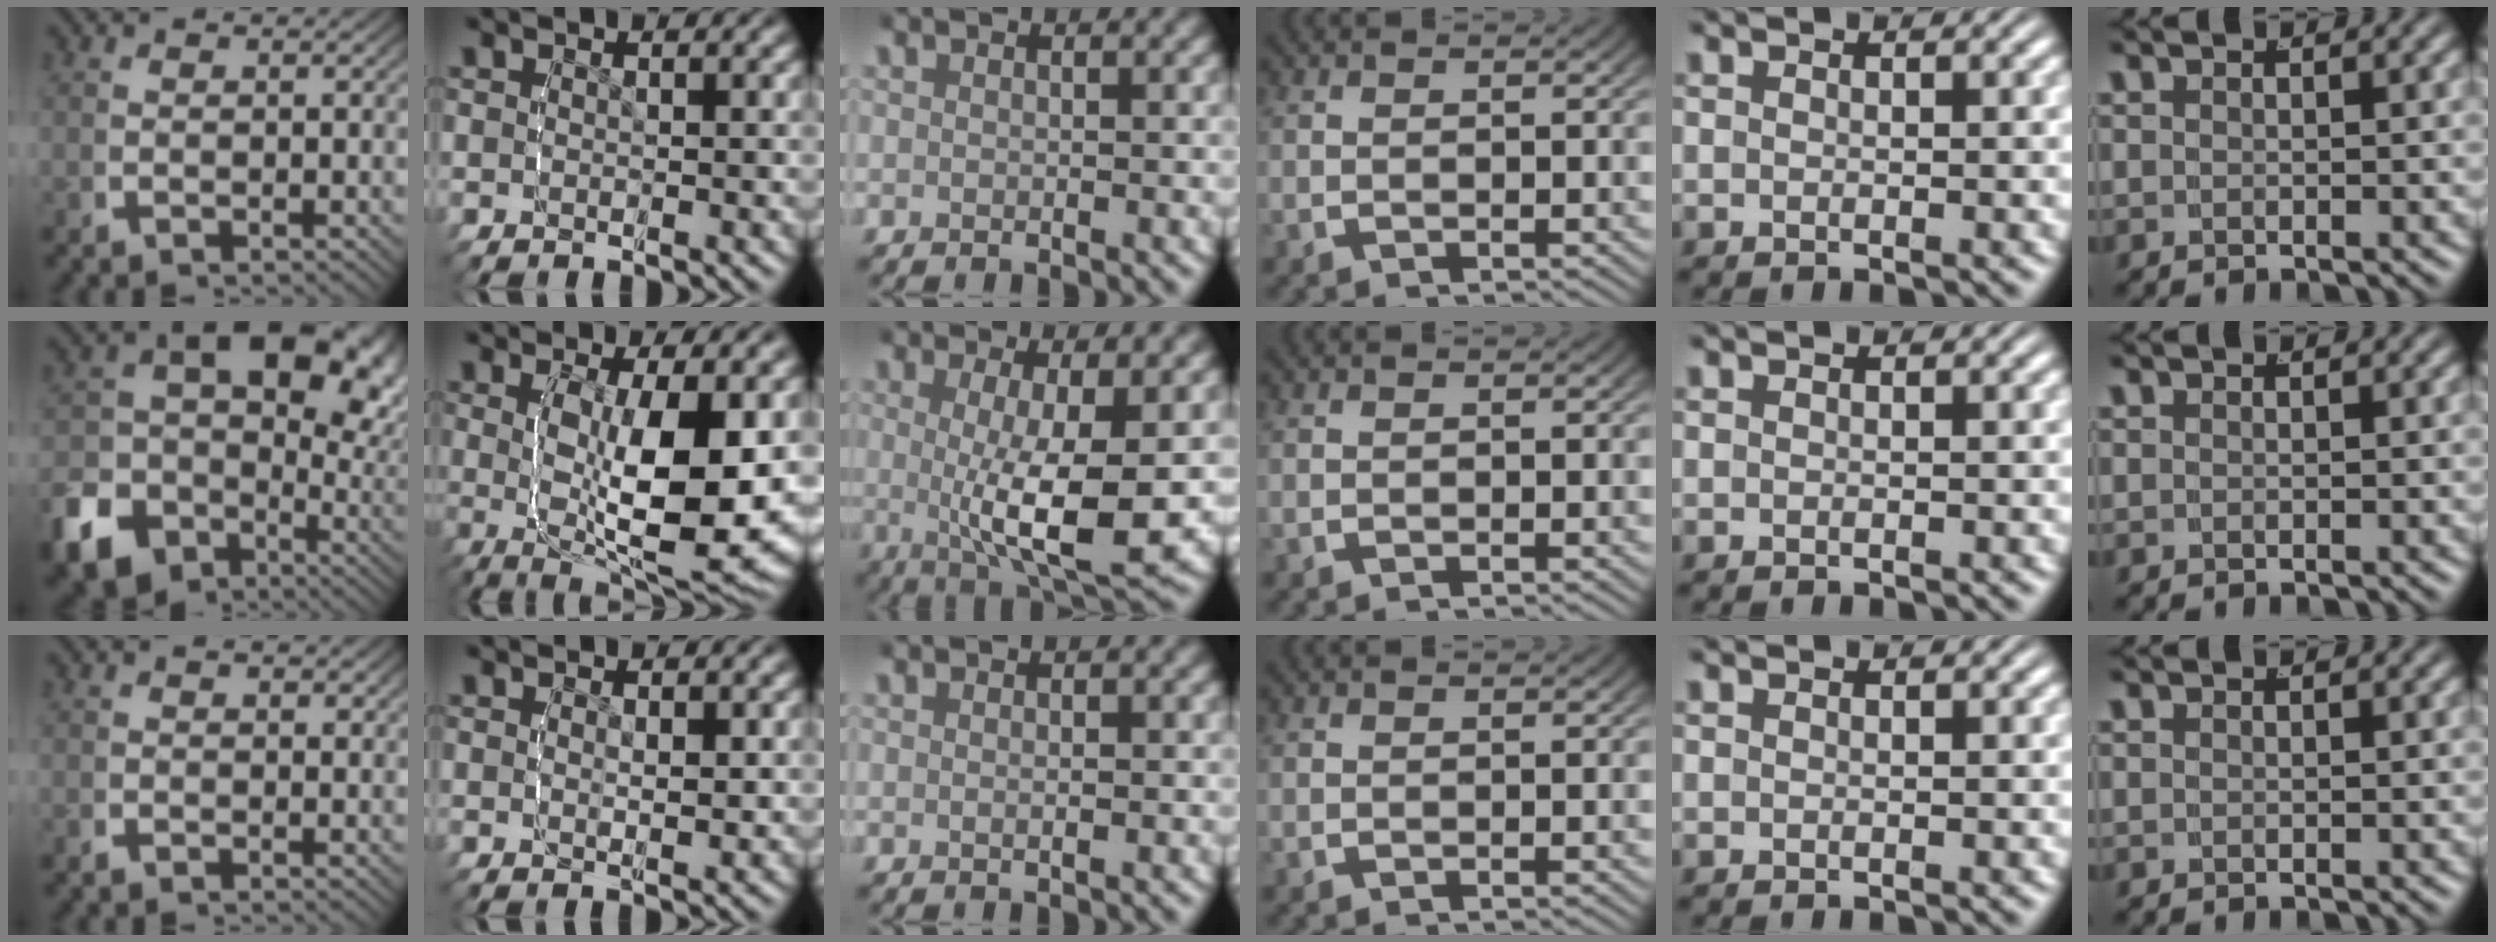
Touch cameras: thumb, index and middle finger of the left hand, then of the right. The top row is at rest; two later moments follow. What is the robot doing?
{"motion": "lift_and_place", "object": "lipstick"}